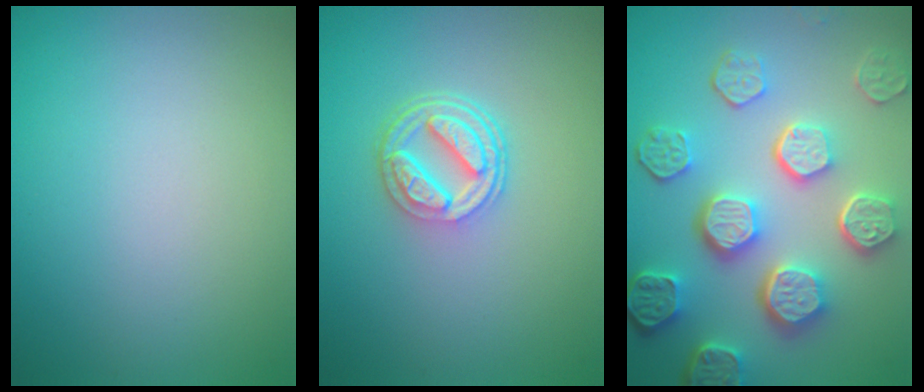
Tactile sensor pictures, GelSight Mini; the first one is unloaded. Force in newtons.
{"total": 4.5, "press": 3.3, "slide": 3.0}
{"total": 8.4, "press": 6.2, "slide": 5.6}